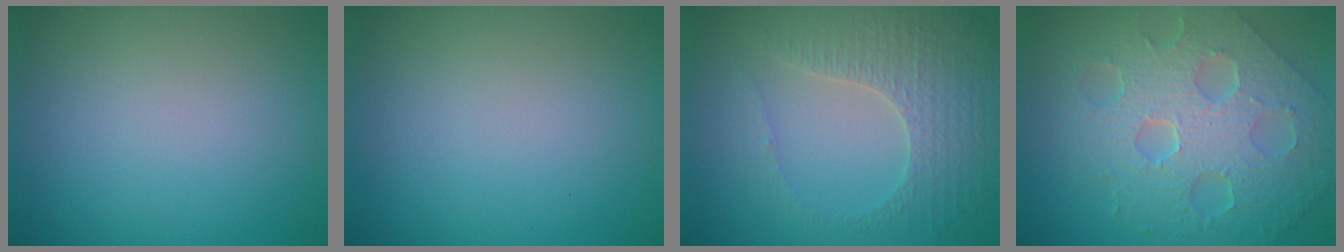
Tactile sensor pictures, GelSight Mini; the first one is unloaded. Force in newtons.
{"total": 0.0}
{"total": 3.4, "press": 3.2, "slide": 1.1}
{"total": 9.7, "press": 6.8, "slide": 6.9}